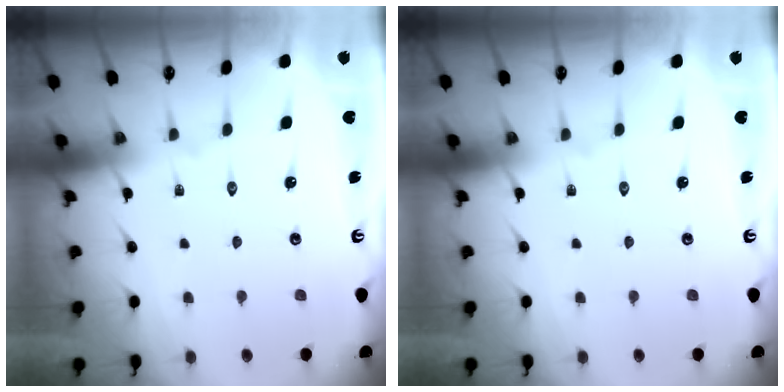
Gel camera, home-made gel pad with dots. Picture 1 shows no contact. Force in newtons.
{"total": 0.0}